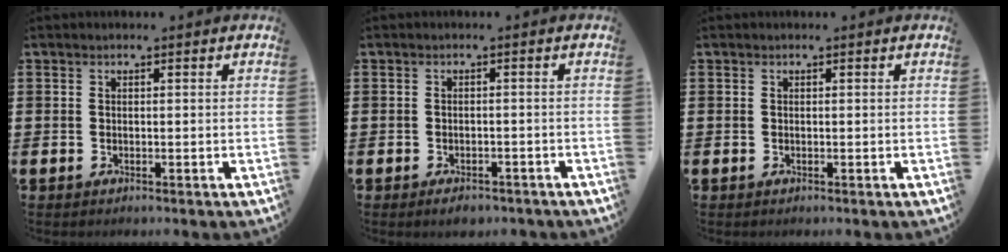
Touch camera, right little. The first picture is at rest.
{"total": 1.4, "force": [-1.2, 0.4, 0.5], "torque": [-0.013, 0.002, -0.026]}
{"total": 0.0}